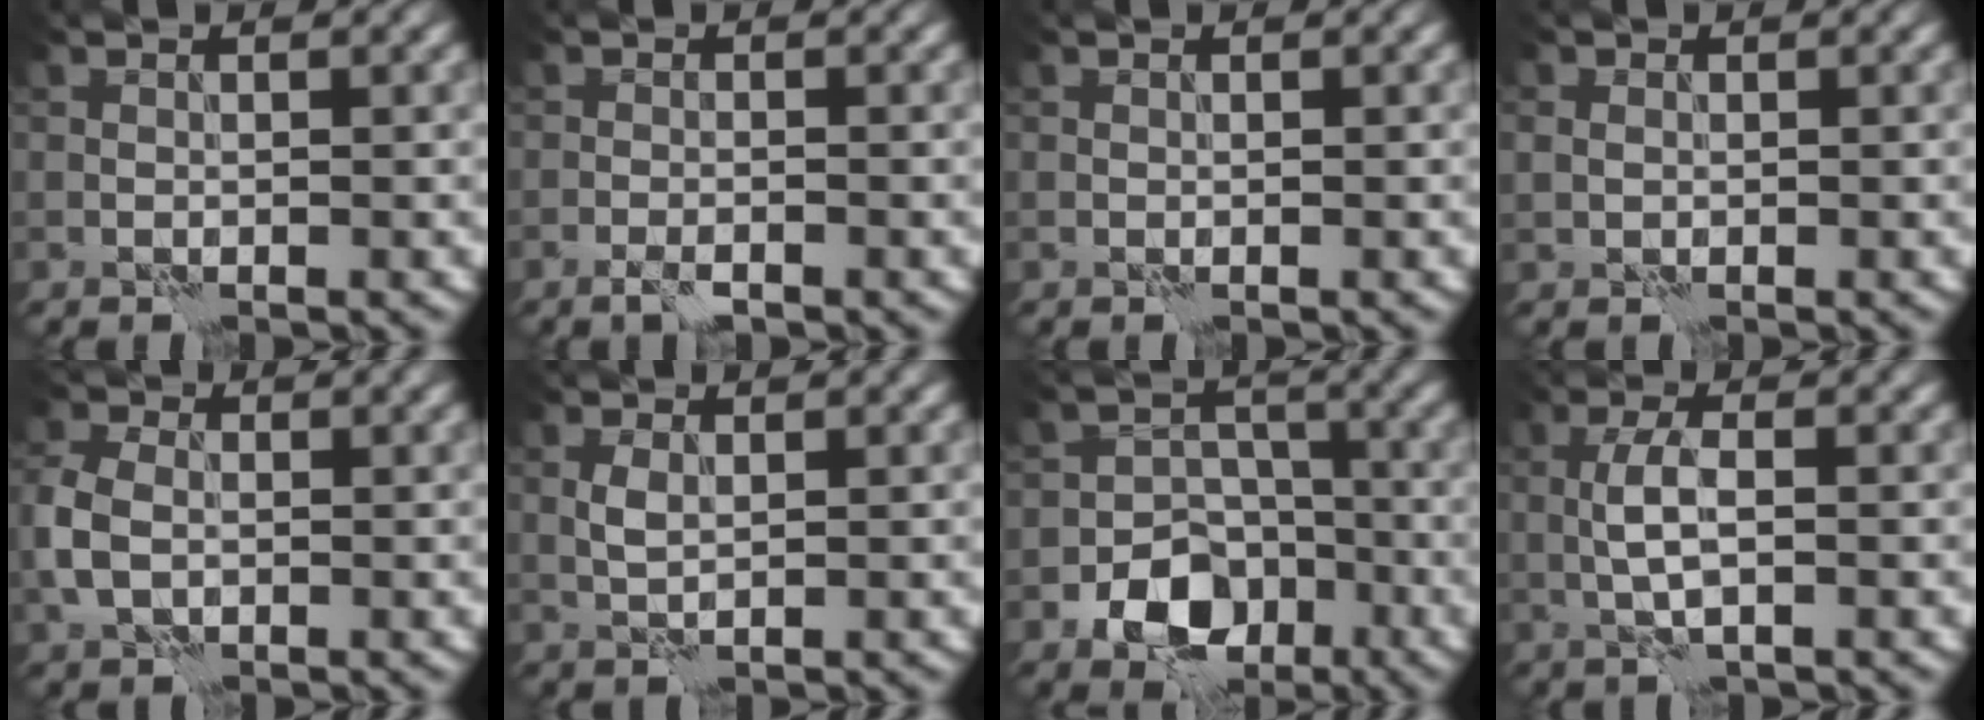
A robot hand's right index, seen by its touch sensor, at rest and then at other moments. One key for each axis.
{"total": 1.3, "fx": -1.0, "fy": 0.1, "fz": 0.9, "tx": -0.020, "ty": 0.003, "tz": -0.019}
{"total": 0.0}
{"total": 1.2, "fx": 0.1, "fy": 1.1, "fz": 0.5, "tx": -0.008, "ty": 0.001, "tz": 0.001}
{"total": 4.1, "fx": -0.7, "fy": 2.9, "fz": 2.8, "tx": -0.073, "ty": 0.004, "tz": -0.021}
{"total": 1.4, "fx": 0.2, "fy": 0.7, "fz": 1.2, "tx": -0.029, "ty": 0.003, "tz": 0.006}
{"total": 6.7, "fx": -3.2, "fy": 4.7, "fz": 3.4, "tx": -0.049, "ty": -0.008, "tz": -0.056}
{"total": 2.9, "fx": -0.2, "fy": 0.8, "fz": 2.8, "tx": -0.061, "ty": 0.007, "tz": -0.006}